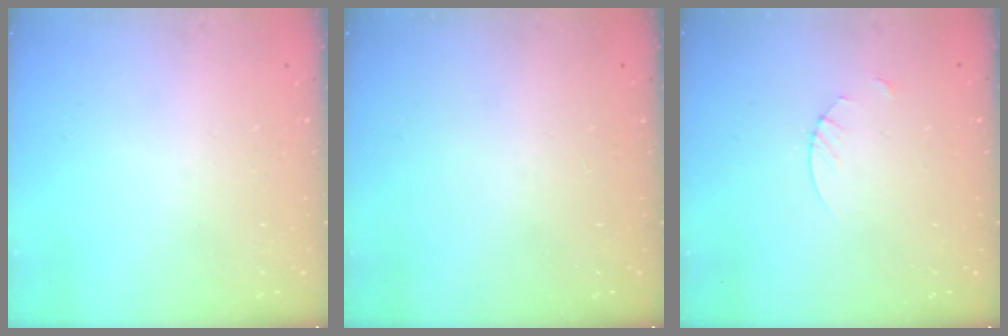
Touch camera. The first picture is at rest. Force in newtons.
{"total": 0.0}
{"total": 1.8, "press": 1.8, "slide": 0.2}